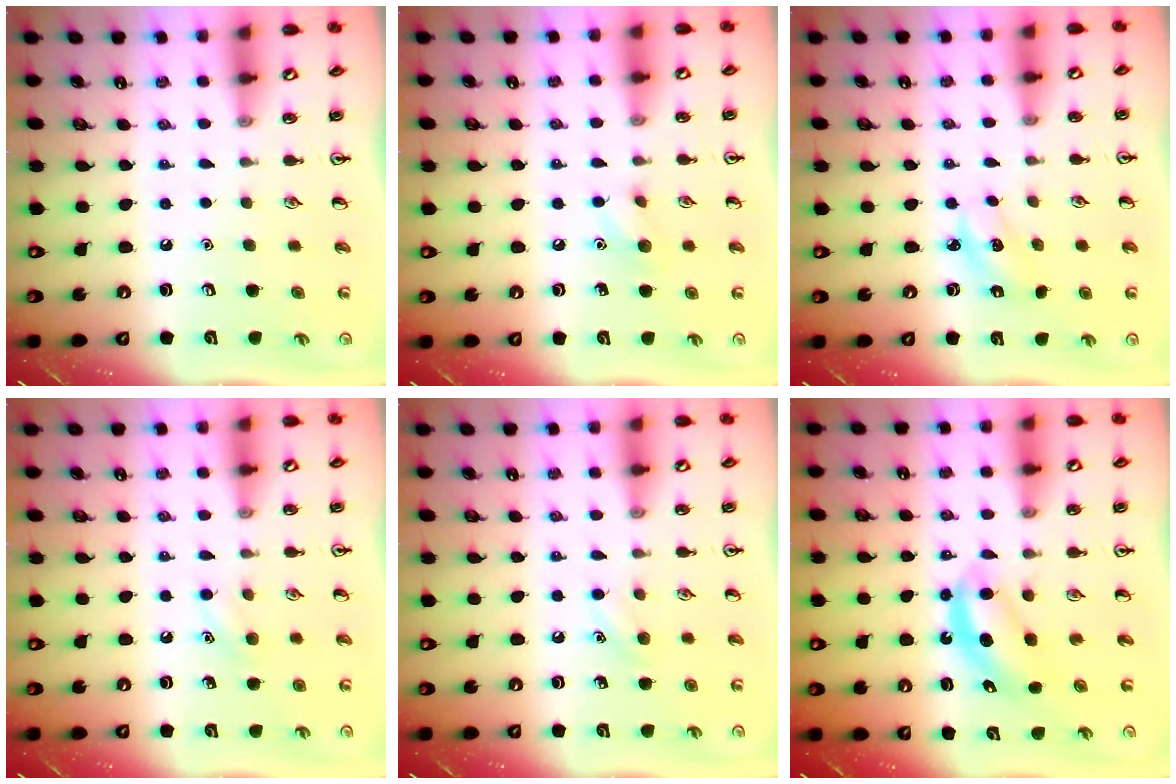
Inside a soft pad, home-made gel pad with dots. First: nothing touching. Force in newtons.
{"total": 6.4, "press": 6.3, "slide": 1.4}
{"total": 2.6, "press": 2.5, "slide": 0.6}
{"total": 6.2, "press": 5.9, "slide": 2.1}
{"total": 5.4, "press": 5.1, "slide": 1.6}
{"total": 5.0, "press": 4.9, "slide": 1.0}